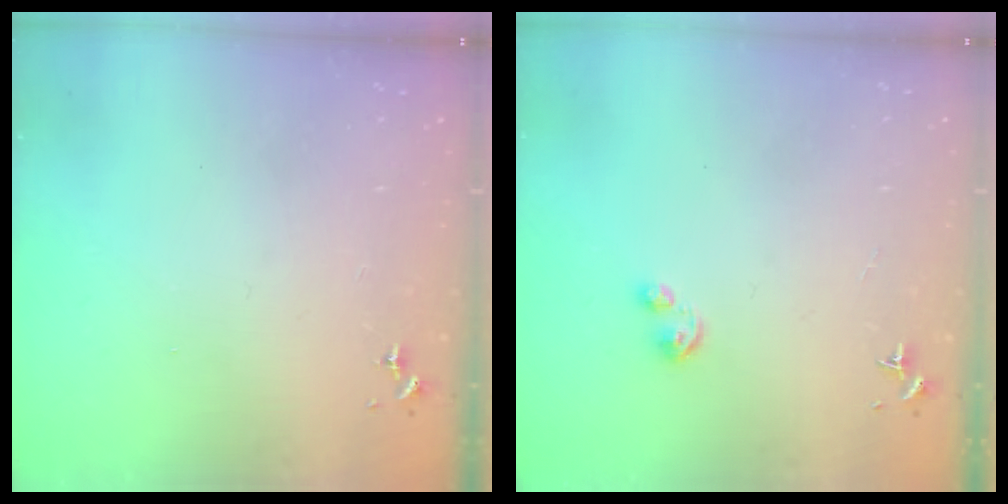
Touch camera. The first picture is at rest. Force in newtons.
{"total": 2.9, "press": 2.9, "slide": 0.5}